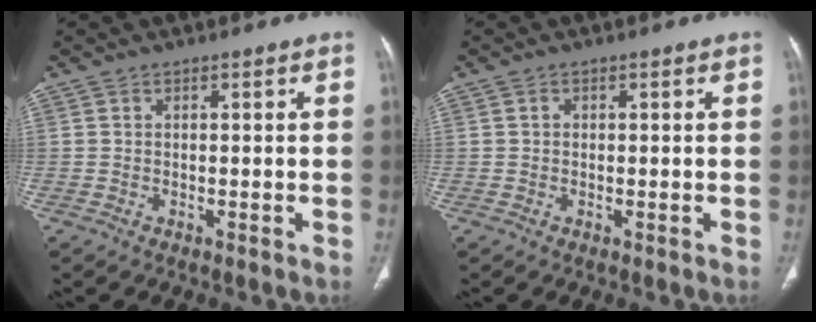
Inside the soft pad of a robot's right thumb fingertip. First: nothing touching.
{"total": 0.8, "force": [0.2, 0.7, 0.4], "torque": [-0.007, 0.001, 0.005]}